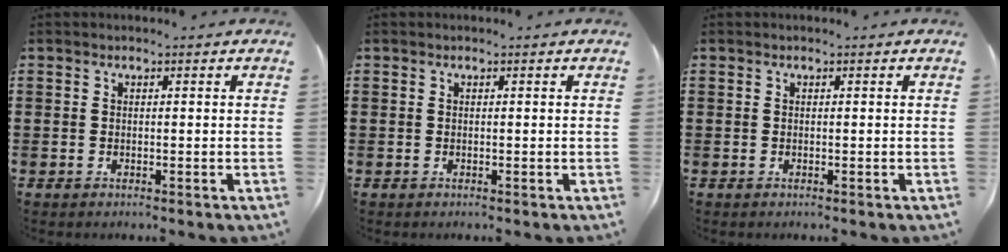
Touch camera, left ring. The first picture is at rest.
{"total": 0.0}
{"total": 0.0}